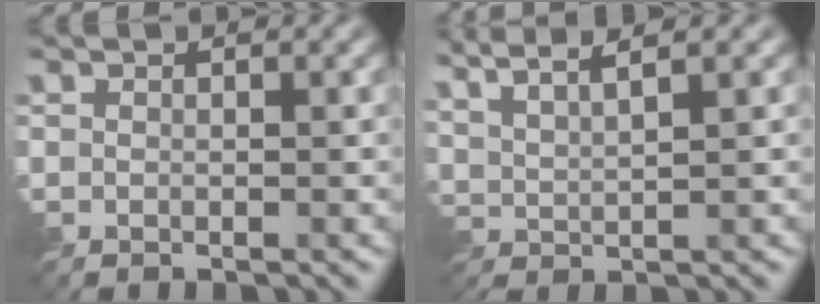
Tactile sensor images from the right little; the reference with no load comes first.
{"total": 5.7, "force": [4.1, 1.4, 3.6], "torque": [-0.057, 0.026, 0.048]}